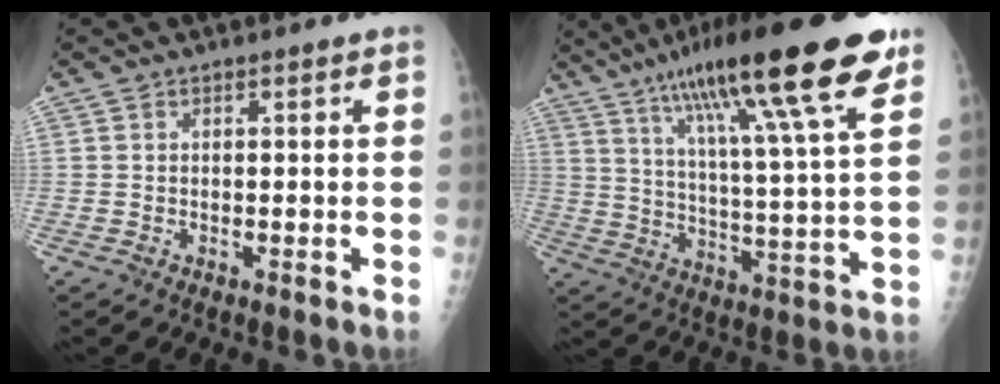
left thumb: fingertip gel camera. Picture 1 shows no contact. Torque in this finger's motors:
{"motor_torque": [1.35, -0.03, 1.72, -1.05, 0.46]}